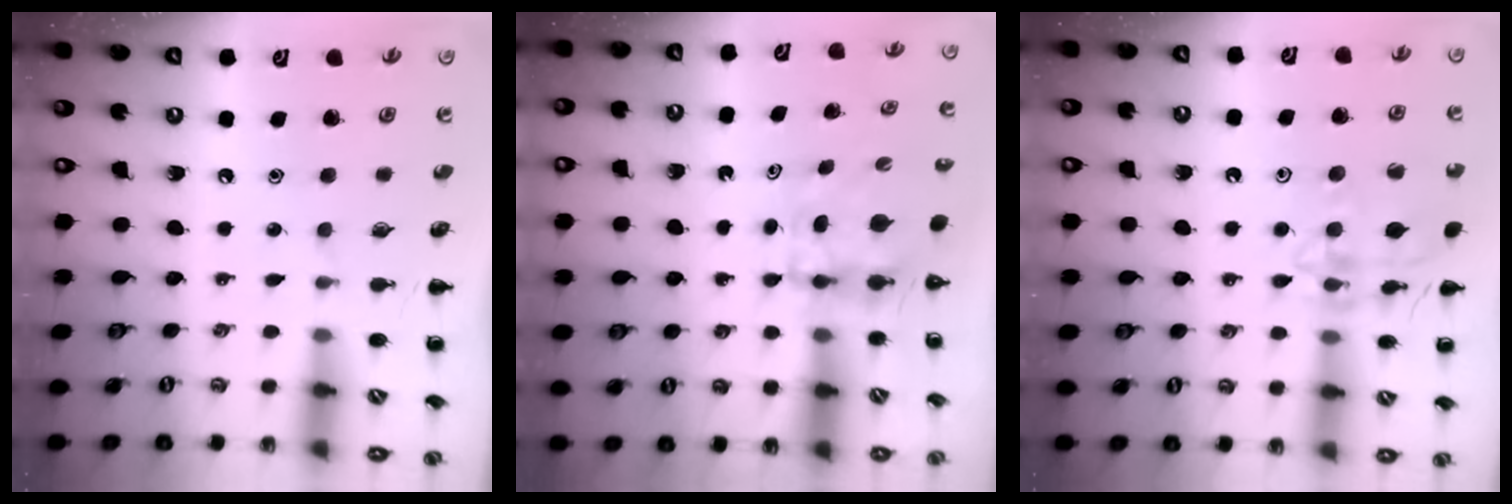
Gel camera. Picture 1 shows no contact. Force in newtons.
{"total": 4.0, "press": 3.9, "slide": 0.3}
{"total": 14.8, "press": 14.7, "slide": 0.8}